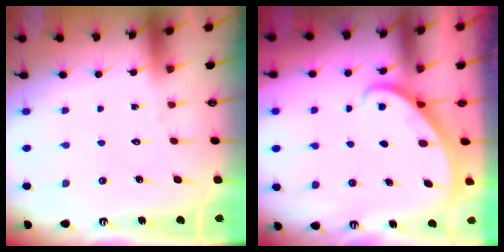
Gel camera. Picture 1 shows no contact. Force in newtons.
{"total": 1.9, "press": 1.9, "slide": 0.2}